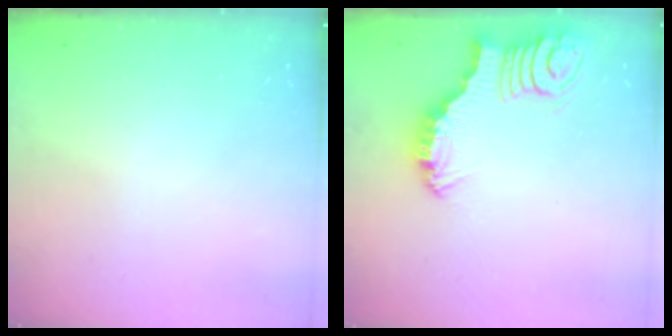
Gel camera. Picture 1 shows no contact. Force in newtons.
{"total": 4.5, "press": 4.4, "slide": 0.4}